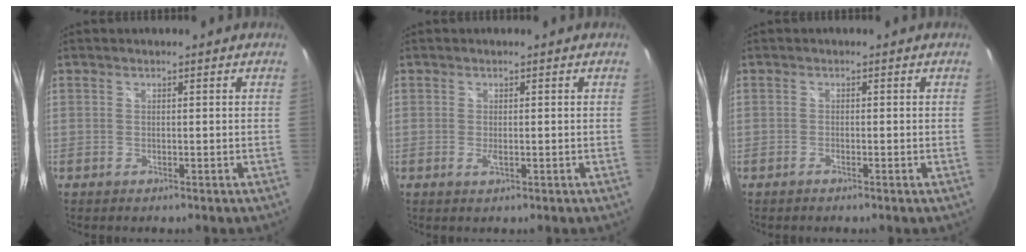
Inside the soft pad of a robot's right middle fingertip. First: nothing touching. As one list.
[{"total": 1.3, "force": [-0.3, 0.5, 1.1], "torque": [-0.022, -0.003, -0.005]}, {"total": 0.8, "force": [-0.6, -0.1, 0.4], "torque": [-0.007, -0.001, -0.014]}]